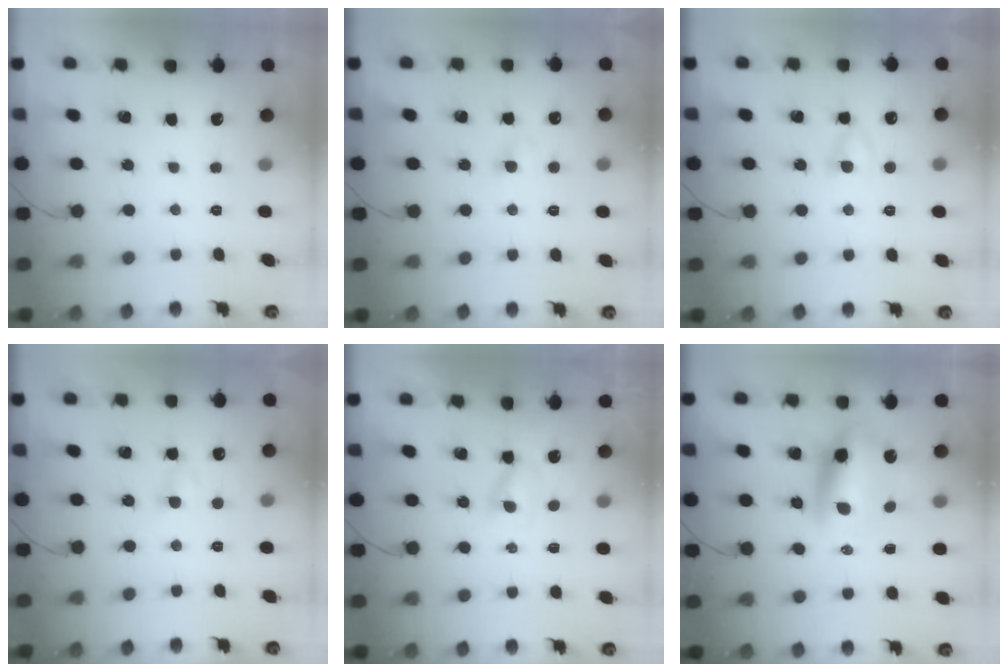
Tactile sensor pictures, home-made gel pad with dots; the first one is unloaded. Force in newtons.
{"total": 3.8, "press": 3.6, "slide": 1.1}
{"total": 3.6, "press": 3.4, "slide": 1.2}
{"total": 2.7, "press": 2.4, "slide": 1.2}
{"total": 2.0, "press": 1.8, "slide": 0.9}
{"total": 10.9, "press": 10.5, "slide": 2.9}